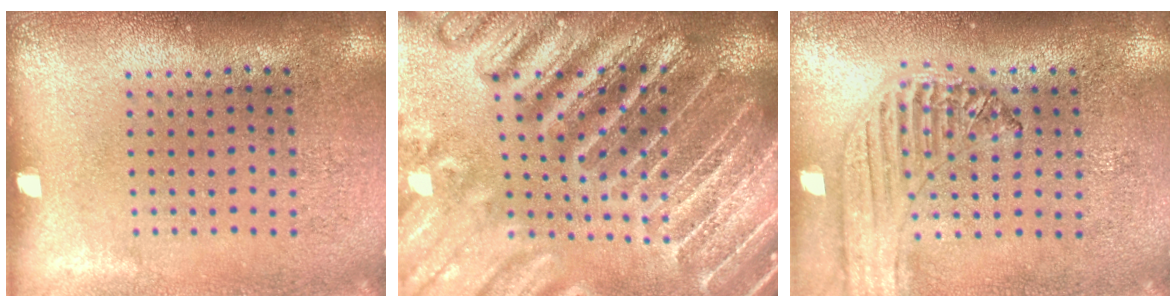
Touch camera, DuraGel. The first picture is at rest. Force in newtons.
{"total": 5.2, "press": 4.5, "slide": 2.5}
{"total": 1.2, "press": 1.2, "slide": 0.1}